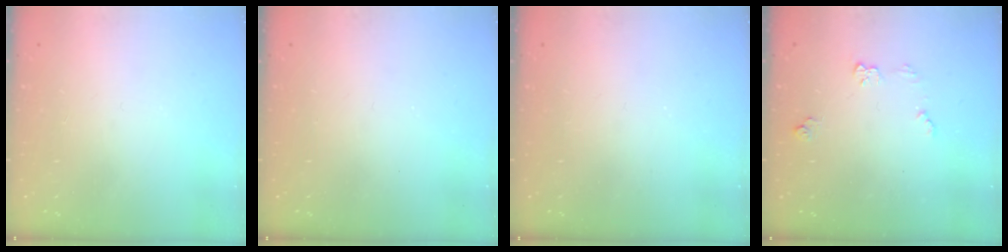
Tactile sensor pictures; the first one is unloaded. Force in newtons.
{"total": 0.0}
{"total": 0.0}
{"total": 5.9, "press": 5.8, "slide": 0.6}